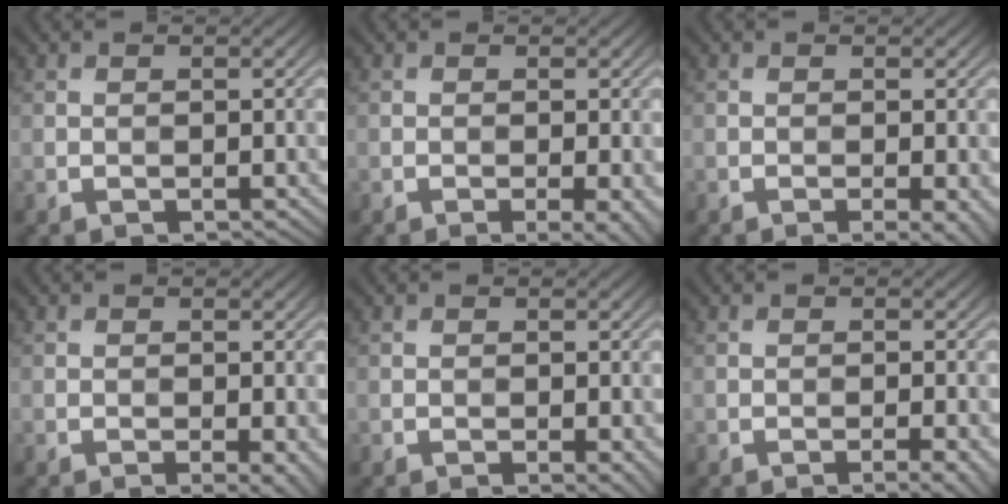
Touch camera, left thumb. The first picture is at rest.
{"total": 2.7, "force": [-1.0, 0.5, 2.5], "torque": [-0.037, 0.000, -0.016]}
{"total": 2.4, "force": [-0.9, 0.4, 2.2], "torque": [-0.032, 0.001, -0.016]}
{"total": 2.1, "force": [-0.8, 0.3, 1.9], "torque": [-0.029, -0.001, -0.013]}
{"total": 1.3, "force": [-0.4, 0.2, 1.2], "torque": [-0.019, -0.004, -0.008]}
{"total": 2.6, "force": [-1.4, 0.4, 2.2], "torque": [-0.029, 0.005, -0.022]}